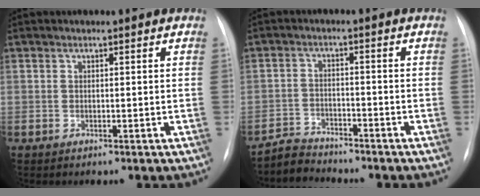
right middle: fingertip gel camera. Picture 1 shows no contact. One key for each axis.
{"total": 4.0, "fx": -4.0, "fy": 0.5, "fz": -0.7, "tx": 0.010, "ty": -0.013, "tz": -0.073}